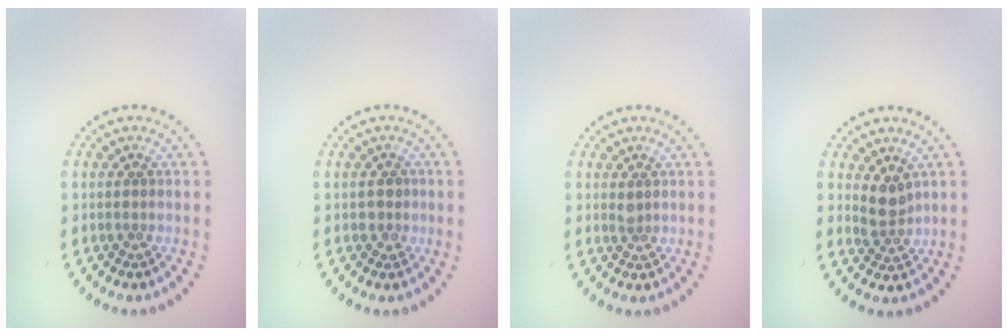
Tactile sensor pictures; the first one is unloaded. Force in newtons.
{"total": 1.1, "press": 1.0, "slide": 0.4}
{"total": 0.6, "press": 0.5, "slide": 0.2}
{"total": 2.2, "press": 1.8, "slide": 1.3}